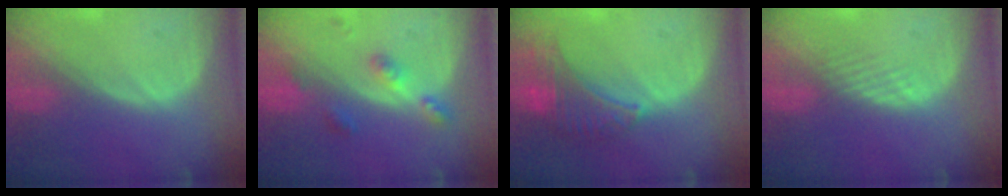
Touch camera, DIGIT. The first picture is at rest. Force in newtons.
{"total": 4.8, "press": 4.3, "slide": 2.0}
{"total": 8.1, "press": 7.3, "slide": 3.5}
{"total": 1.8, "press": 1.8, "slide": 0.2}